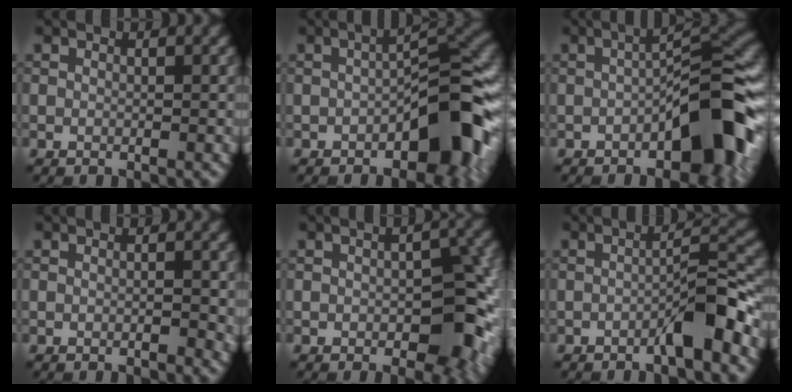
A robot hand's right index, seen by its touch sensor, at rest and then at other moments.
{"total": 7.8, "force": [-3.1, 3.1, 6.5], "torque": [-0.070, 0.024, -0.055]}
{"total": 8.8, "force": [-3.2, 2.9, 7.6], "torque": [-0.089, 0.026, -0.058]}
{"total": 1.1, "force": [-0.4, 0.3, 1.0], "torque": [-0.014, 0.001, -0.004]}
{"total": 6.2, "force": [-1.1, 3.1, 5.3], "torque": [-0.060, 0.001, -0.015]}
{"total": 4.3, "force": [-2.1, 0.5, 3.7], "torque": [-0.057, 0.018, -0.039]}